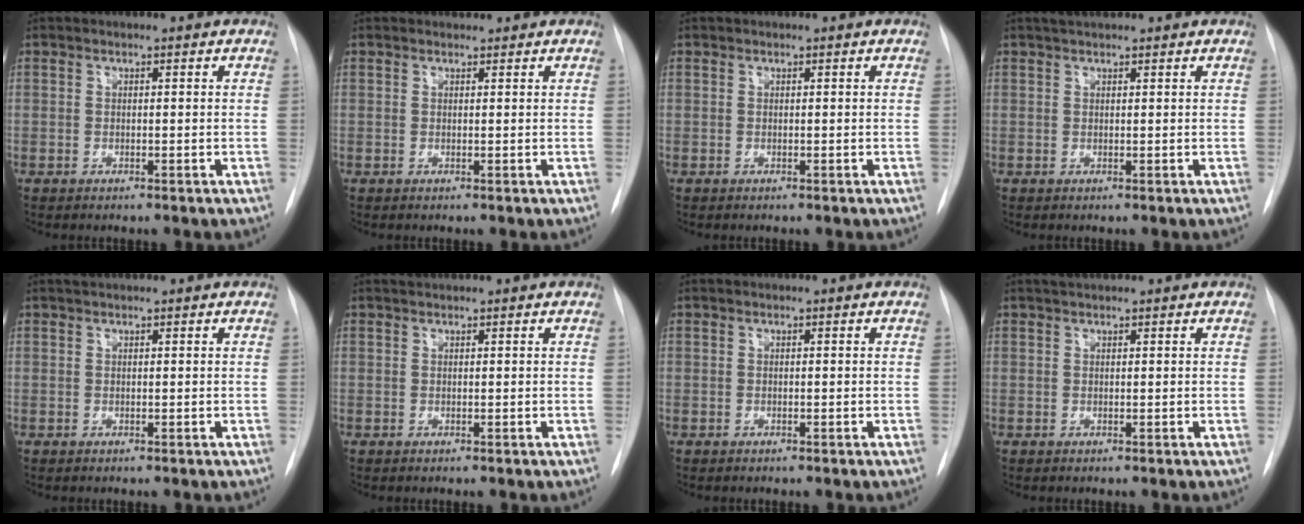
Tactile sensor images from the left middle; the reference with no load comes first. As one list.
[{"total": 0.8, "force": [0.7, 0.3, -0.1], "torque": [-0.005, 0.005, 0.010]}, {"total": 0.0}, {"total": 2.0, "force": [1.7, 0.4, 0.9], "torque": [-0.016, 0.016, 0.029]}, {"total": 1.2, "force": [1.0, 0.1, 0.5], "torque": [-0.012, 0.013, 0.020]}, {"total": 0.8, "force": [0.8, 0.0, 0.2], "torque": [-0.008, 0.009, 0.017]}, {"total": 0.0}, {"total": 1.3, "force": [1.2, 0.2, 0.4], "torque": [-0.011, 0.011, 0.023]}]